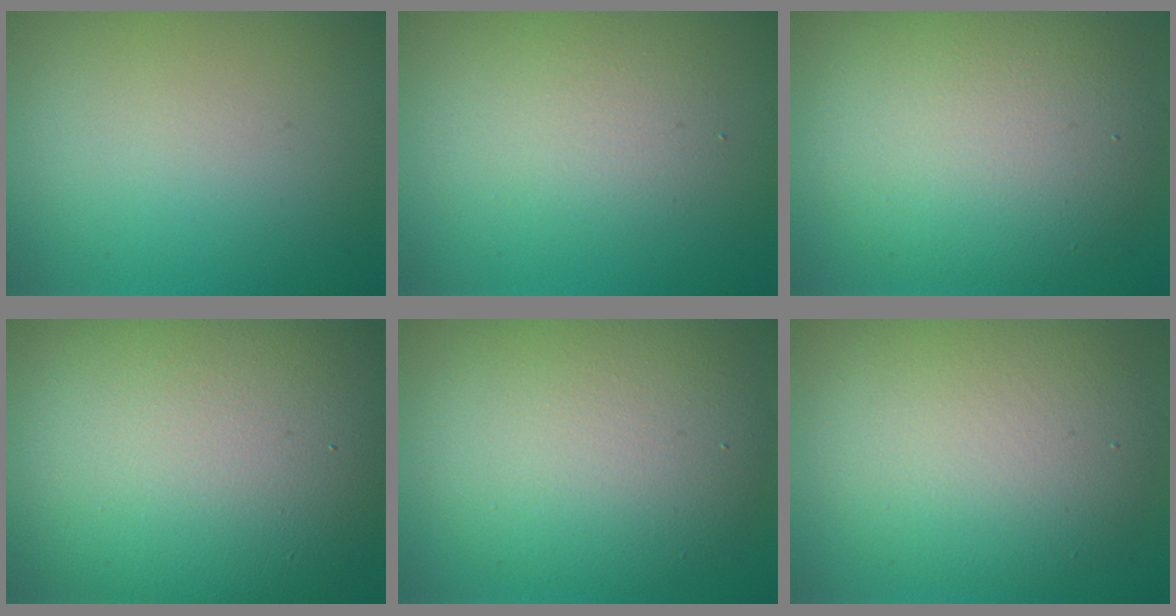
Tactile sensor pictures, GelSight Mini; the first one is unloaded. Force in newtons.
{"total": 2.4, "press": 2.4, "slide": 0.1}
{"total": 8.8, "press": 8.8, "slide": 0.5}
{"total": 16.0, "press": 16.0, "slide": 1.3}
{"total": 8.4, "press": 8.3, "slide": 0.7}
{"total": 7.7, "press": 7.7, "slide": 0.8}